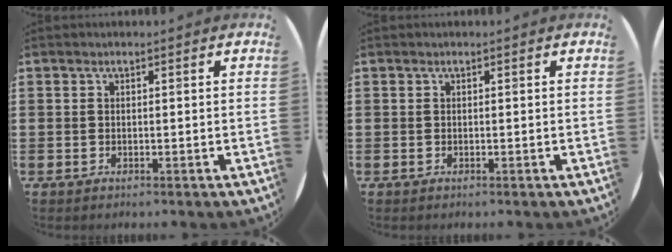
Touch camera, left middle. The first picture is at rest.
{"total": 0.0}